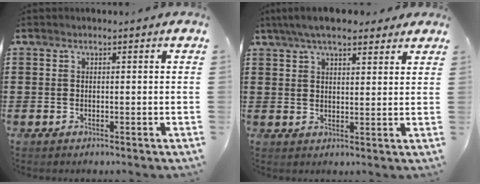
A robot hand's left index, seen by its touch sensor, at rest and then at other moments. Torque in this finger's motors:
{"motor_torque": [2.14, 0.00, 0.42, 0.21]}